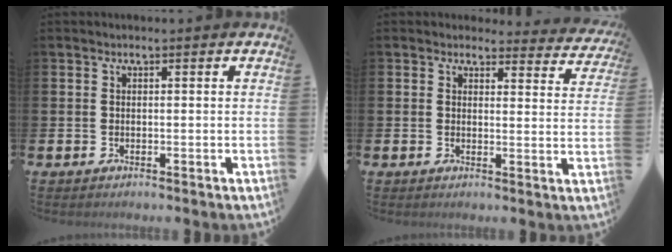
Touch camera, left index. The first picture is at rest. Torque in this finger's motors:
{"motor_torque": [0.95, -1.19, 0.15, 0.00]}